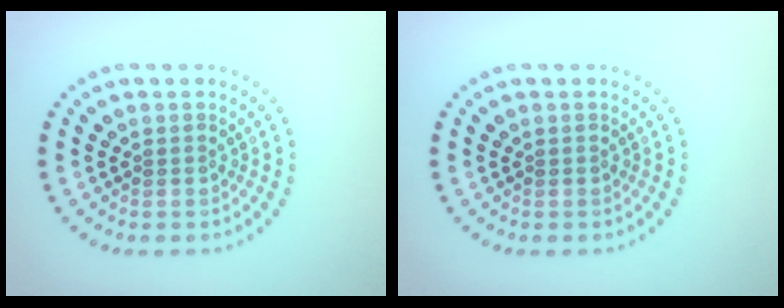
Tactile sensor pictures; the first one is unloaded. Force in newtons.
{"total": 0.0}